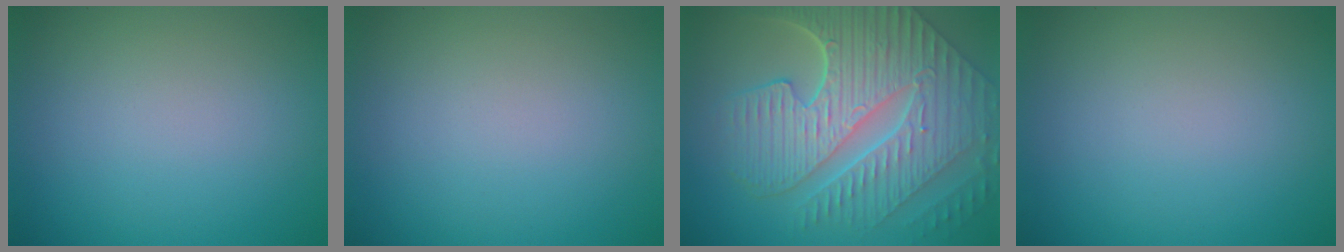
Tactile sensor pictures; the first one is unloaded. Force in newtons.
{"total": 0.0}
{"total": 10.2, "press": 6.9, "slide": 7.4}
{"total": 0.0}